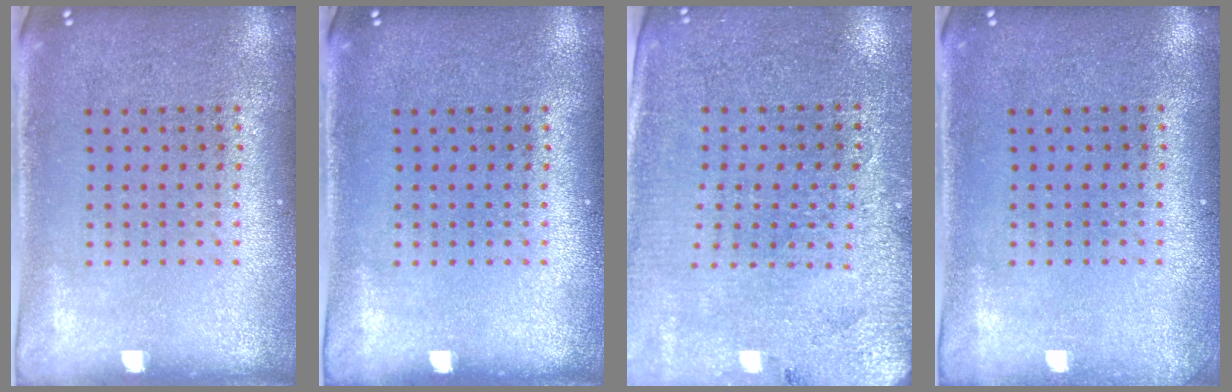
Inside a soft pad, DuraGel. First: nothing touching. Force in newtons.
{"total": 0.0}
{"total": 2.8, "press": 2.7, "slide": 0.5}
{"total": 0.7, "press": 0.7, "slide": 0.0}